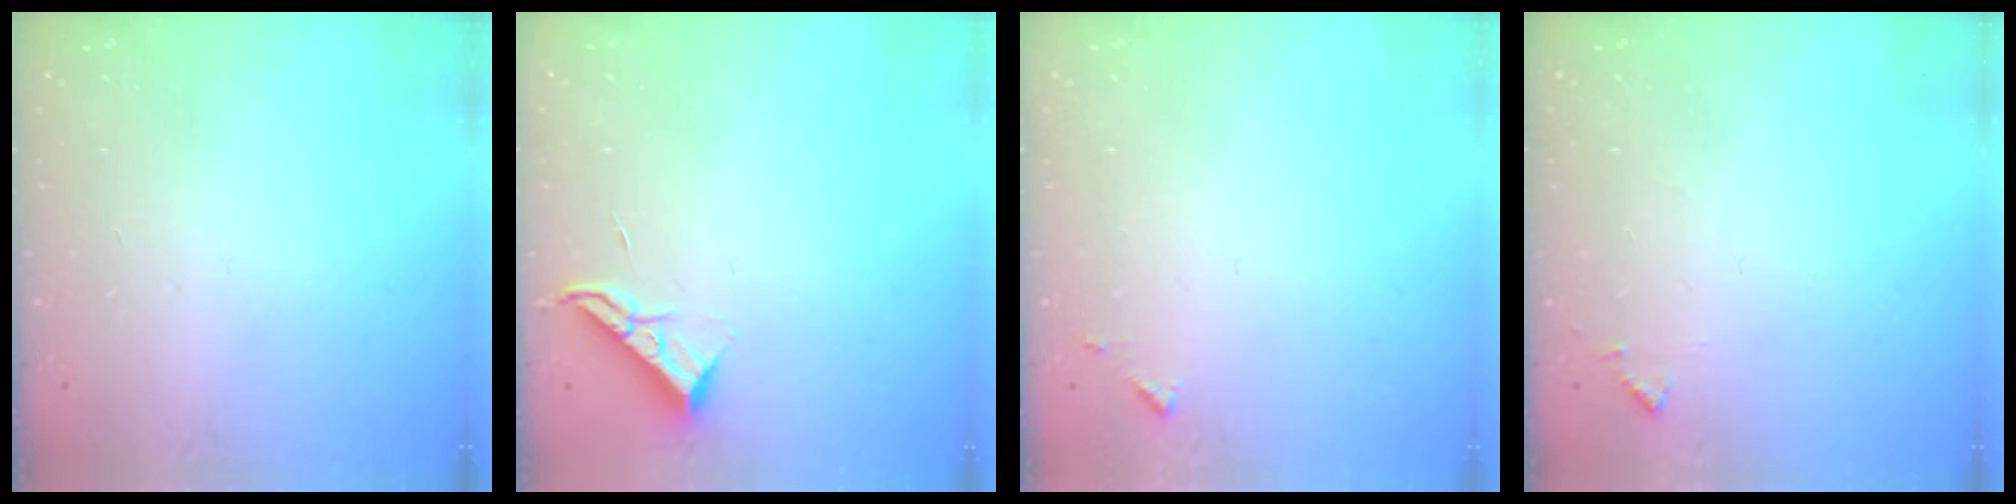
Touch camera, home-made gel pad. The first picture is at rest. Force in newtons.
{"total": 6.8, "press": 6.8, "slide": 0.5}
{"total": 4.5, "press": 4.4, "slide": 0.4}
{"total": 5.8, "press": 5.7, "slide": 0.7}